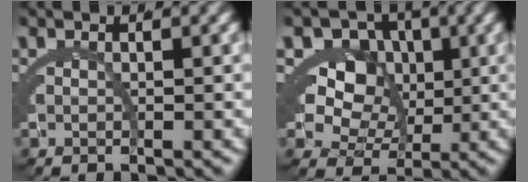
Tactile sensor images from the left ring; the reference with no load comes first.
{"total": 11.1, "force": [1.5, 9.1, 6.1], "torque": [-0.118, -0.031, 0.028]}